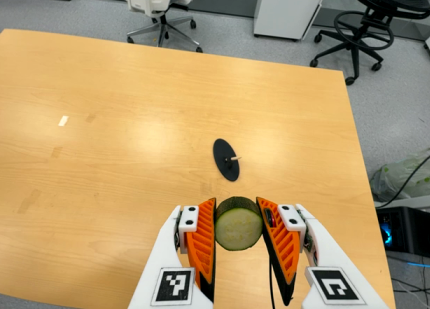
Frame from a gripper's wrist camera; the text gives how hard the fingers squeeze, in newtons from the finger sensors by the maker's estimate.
{"total": 11.0, "left": 9.7, "right": 12.2}